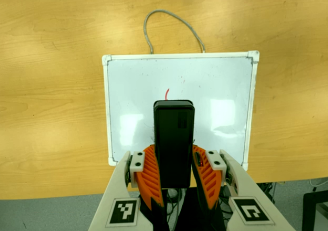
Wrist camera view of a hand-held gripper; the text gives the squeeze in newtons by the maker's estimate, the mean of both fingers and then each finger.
{"total": 8.6, "left": 6.9, "right": 10.3}